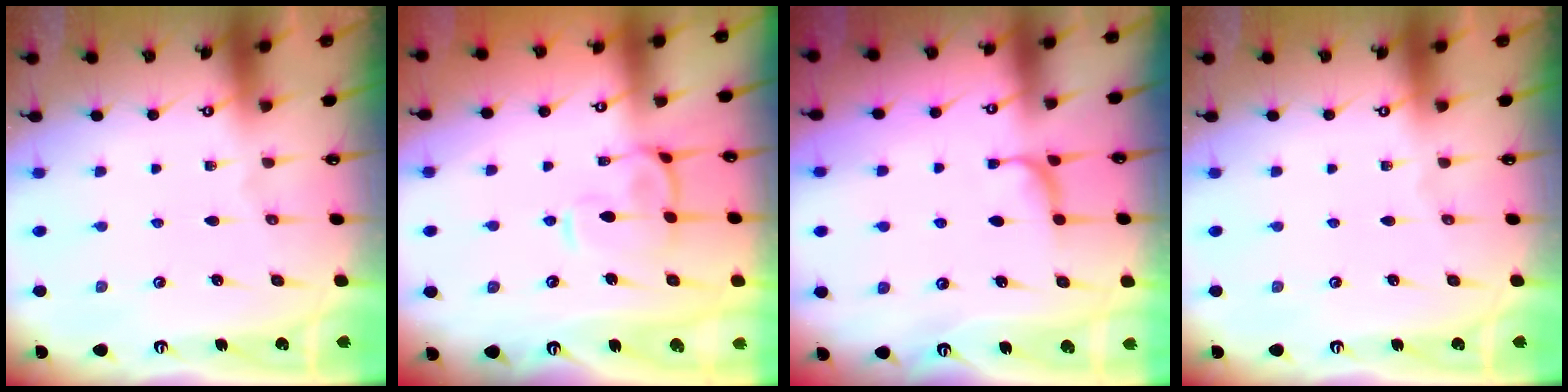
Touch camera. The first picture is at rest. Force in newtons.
{"total": 4.4, "press": 4.2, "slide": 1.3}
{"total": 1.4, "press": 1.2, "slide": 0.6}
{"total": 0.0}